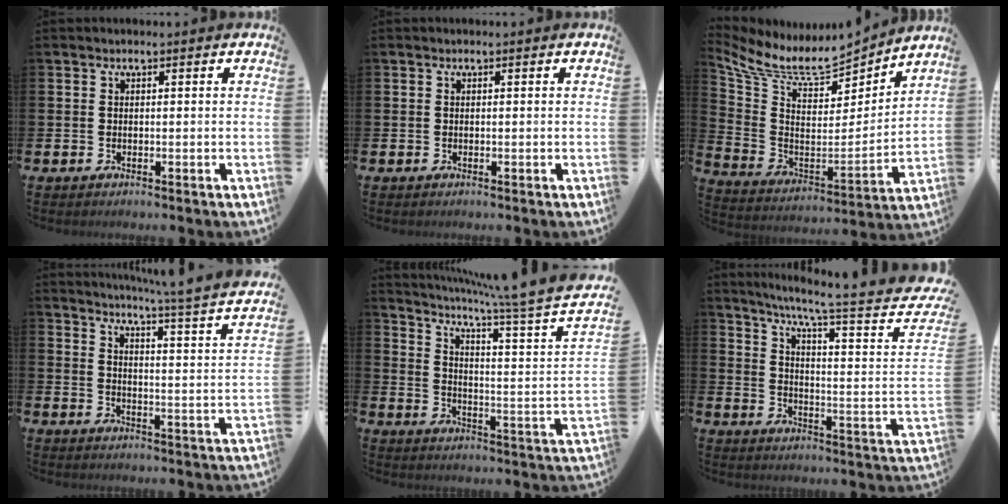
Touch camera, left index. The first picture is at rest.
{"total": 0.0}
{"total": 9.5, "force": [8.5, 2.8, 3.3], "torque": [-0.106, -0.064, 0.142]}
{"total": 4.3, "force": [3.8, -0.8, 2.0], "torque": [-0.043, -0.044, 0.052]}
{"total": 5.8, "force": [4.9, -0.6, 3.1], "torque": [-0.064, -0.058, 0.070]}
{"total": 5.7, "force": [4.4, -0.1, 3.7], "torque": [-0.072, -0.058, 0.061]}